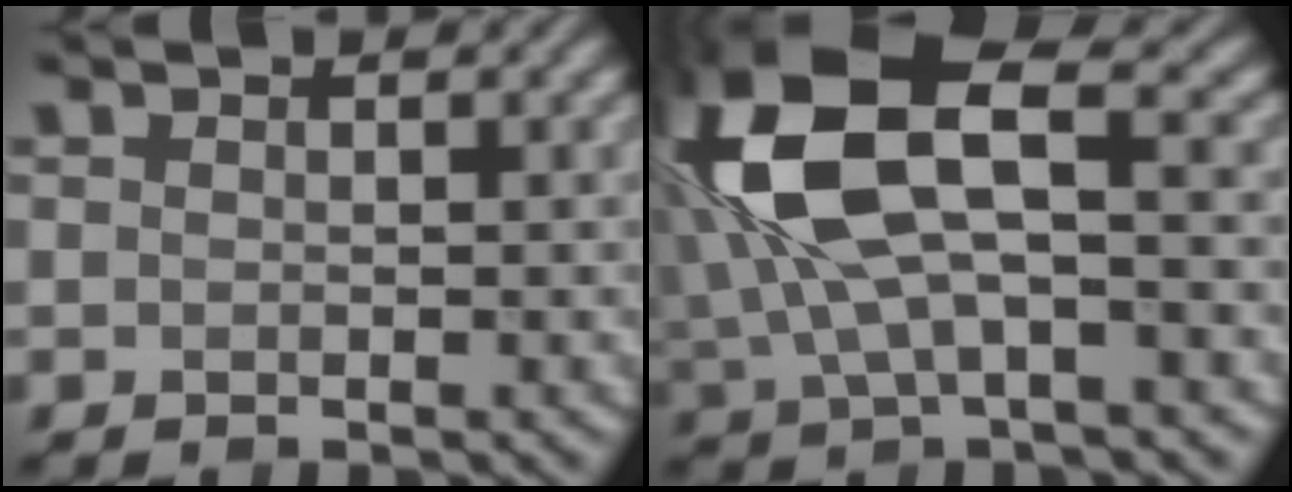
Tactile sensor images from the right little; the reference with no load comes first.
{"total": 12.6, "force": [2.4, 5.8, 10.9], "torque": [-0.262, 0.013, 0.048]}